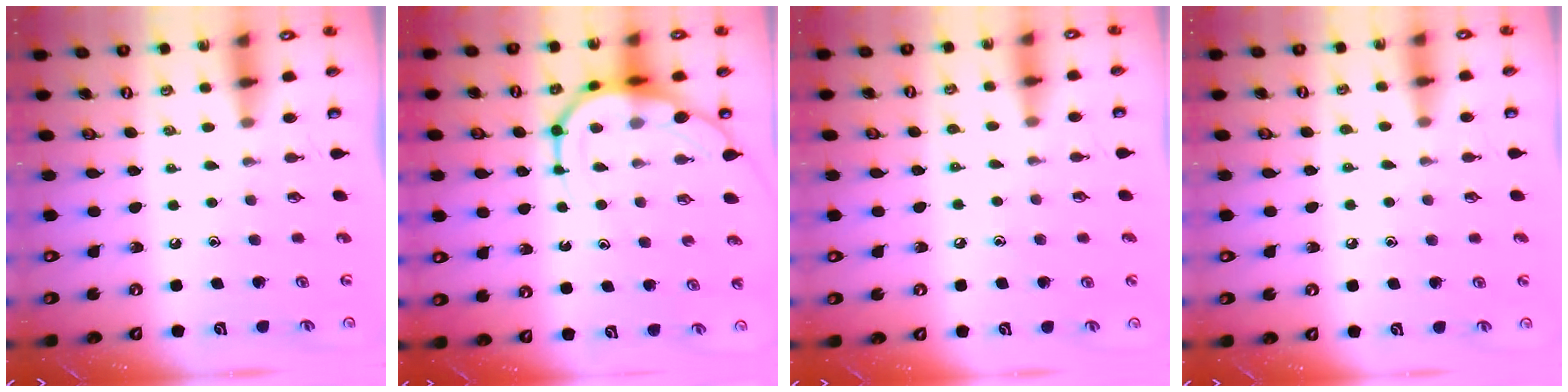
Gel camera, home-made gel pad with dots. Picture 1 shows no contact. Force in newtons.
{"total": 10.4, "press": 10.3, "slide": 1.0}
{"total": 4.4, "press": 4.3, "slide": 0.6}
{"total": 4.0, "press": 4.0, "slide": 0.5}